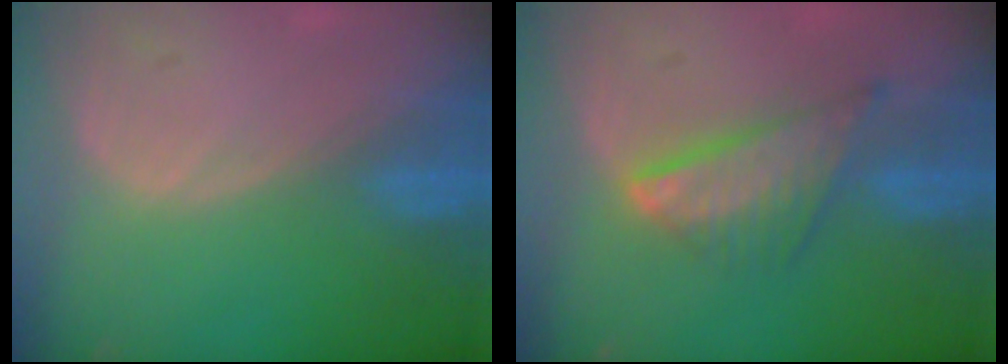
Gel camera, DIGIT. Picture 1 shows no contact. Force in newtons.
{"total": 7.4, "press": 6.5, "slide": 3.5}